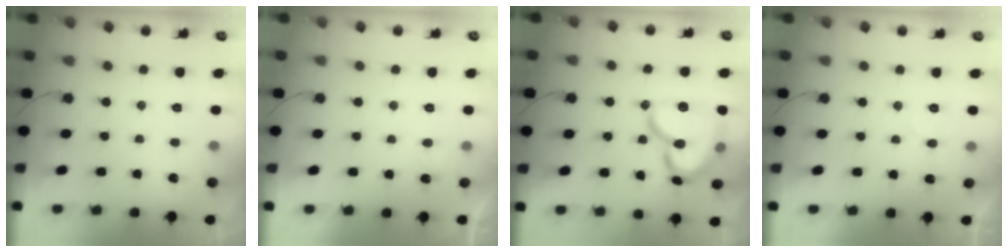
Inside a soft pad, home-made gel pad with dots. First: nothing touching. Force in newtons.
{"total": 5.4, "press": 5.4, "slide": 0.4}
{"total": 18.2, "press": 18.1, "slide": 2.1}
{"total": 4.3, "press": 4.3, "slide": 0.3}